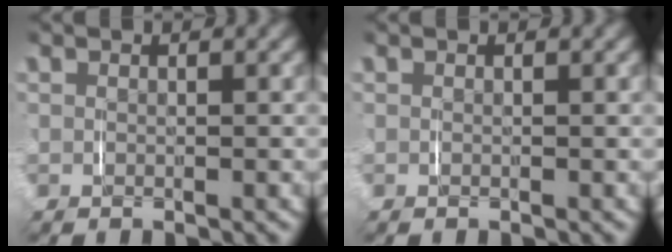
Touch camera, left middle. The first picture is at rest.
{"total": 0.0}